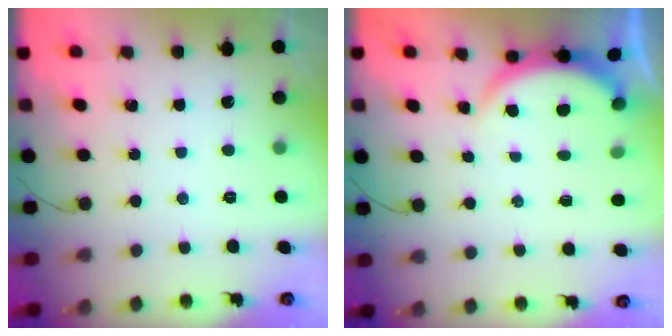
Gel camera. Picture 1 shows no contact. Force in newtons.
{"total": 3.3, "press": 3.2, "slide": 0.5}